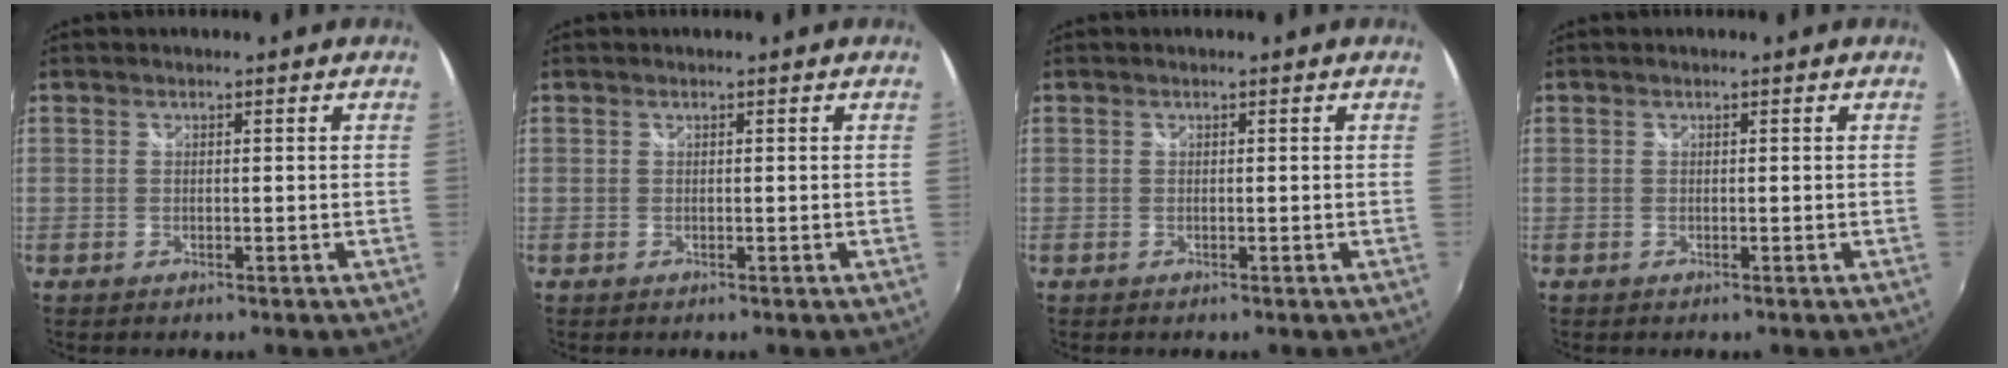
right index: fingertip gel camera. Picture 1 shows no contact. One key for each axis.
{"total": 0.0}
{"total": 0.0}
{"total": 0.0}